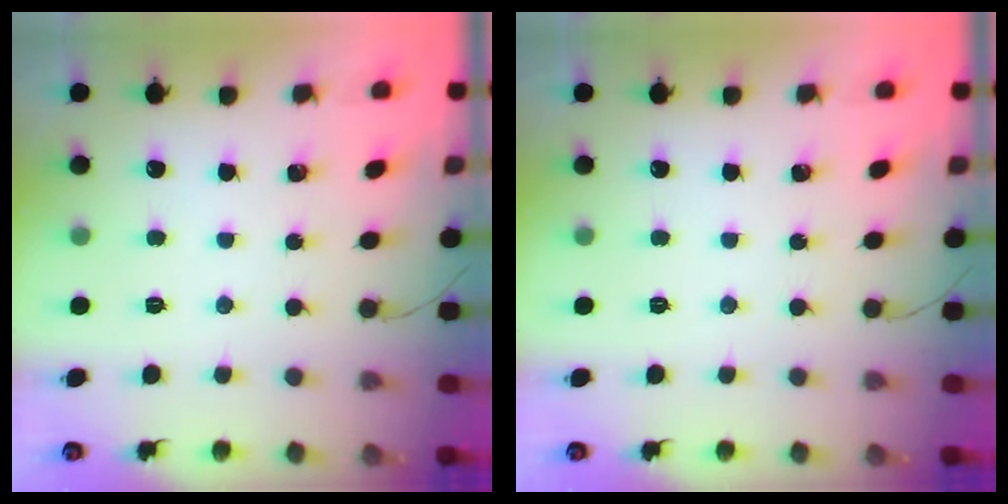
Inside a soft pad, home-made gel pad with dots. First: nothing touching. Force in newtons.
{"total": 0.0}